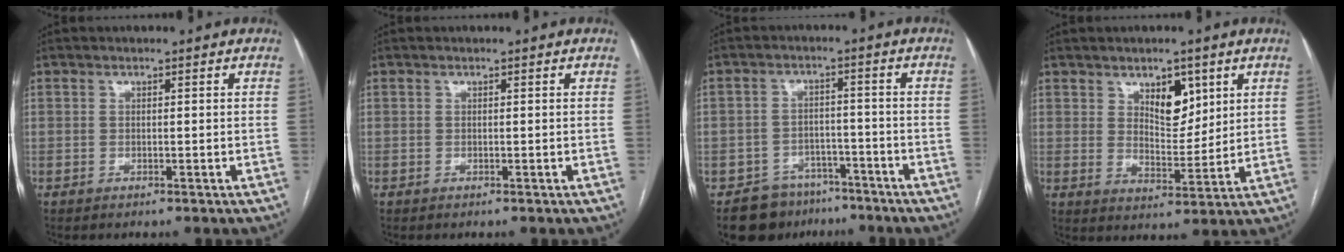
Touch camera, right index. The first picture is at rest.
{"total": 0.0}
{"total": 7.5, "force": [-5.7, 4.7, 0.5], "torque": [0.006, 0.023, -0.087]}
{"total": 6.6, "force": [3.4, 3.2, 4.6], "torque": [-0.073, -0.004, 0.060]}